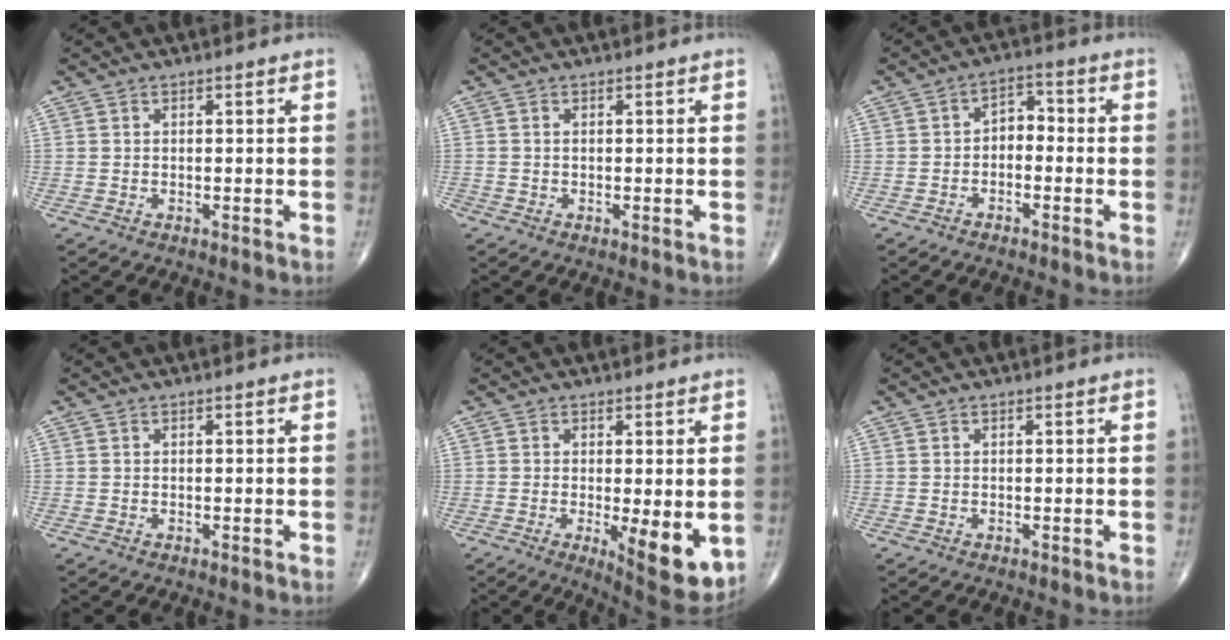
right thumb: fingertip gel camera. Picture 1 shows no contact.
{"total": 0.7, "force": [-0.1, 0.6, 0.4], "torque": [-0.006, 0.002, -0.002]}
{"total": 4.2, "force": [-1.1, 2.7, 3.0], "torque": [-0.034, 0.028, -0.029]}
{"total": 0.0}
{"total": 9.7, "force": [-1.8, 3.0, 9.0], "torque": [-0.116, -0.025, -0.018]}
{"total": 0.0}